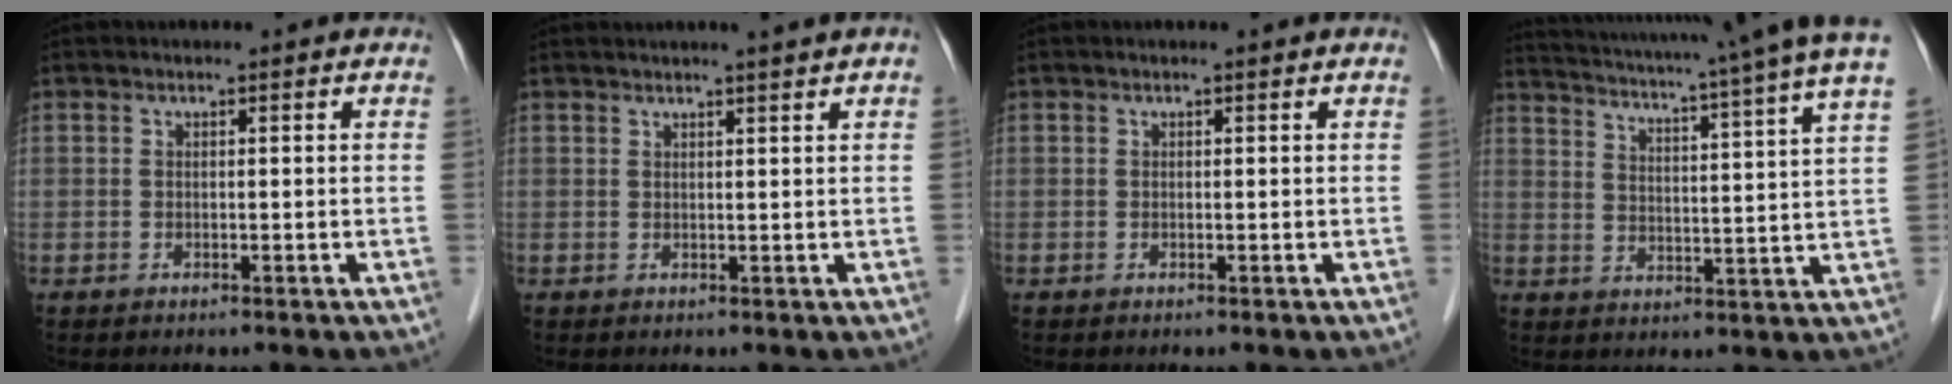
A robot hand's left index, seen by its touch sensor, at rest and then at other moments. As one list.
[{"total": 2.9, "force": [2.3, -0.6, 1.5], "torque": [-0.019, 0.009, 0.031]}, {"total": 0.0}, {"total": 20.5, "force": [17.4, -0.9, 10.7], "torque": [-0.182, -0.031, 0.217]}]